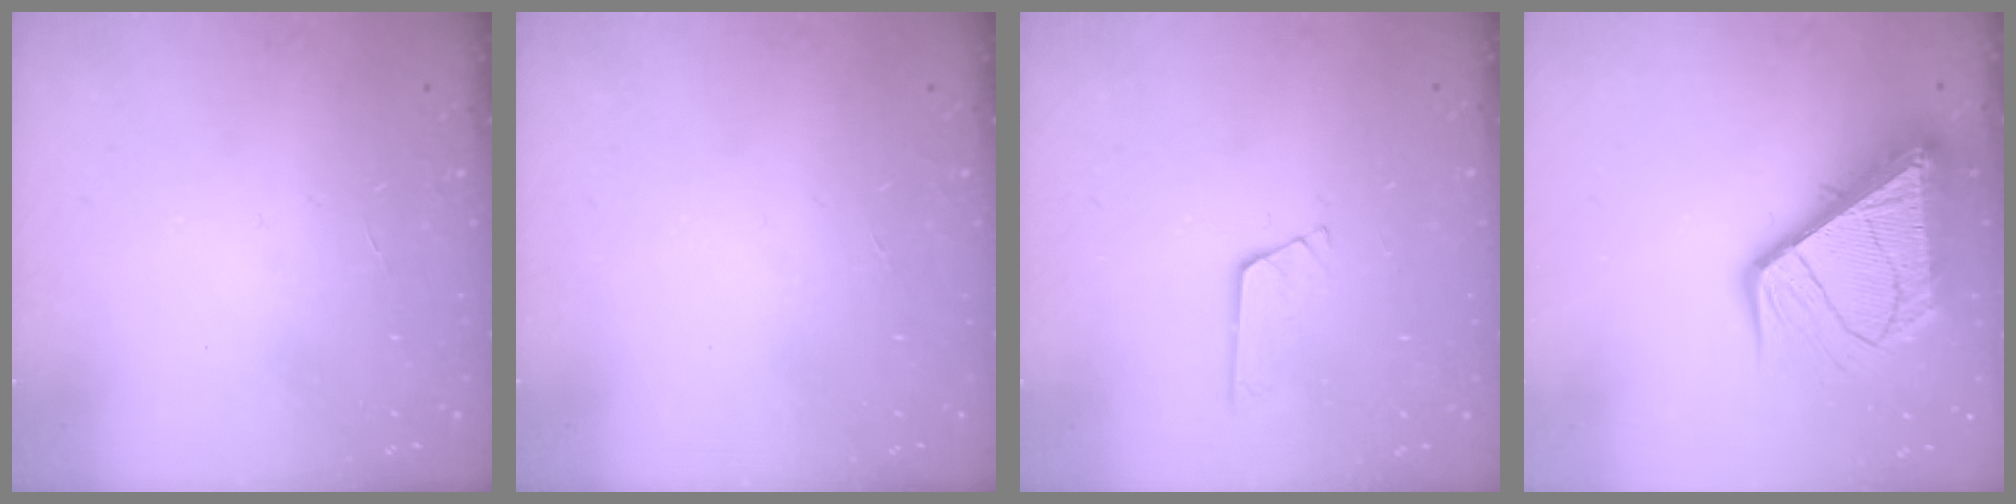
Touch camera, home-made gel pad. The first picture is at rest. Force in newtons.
{"total": 0.0}
{"total": 2.6, "press": 2.6, "slide": 0.3}
{"total": 18.4, "press": 18.3, "slide": 2.1}